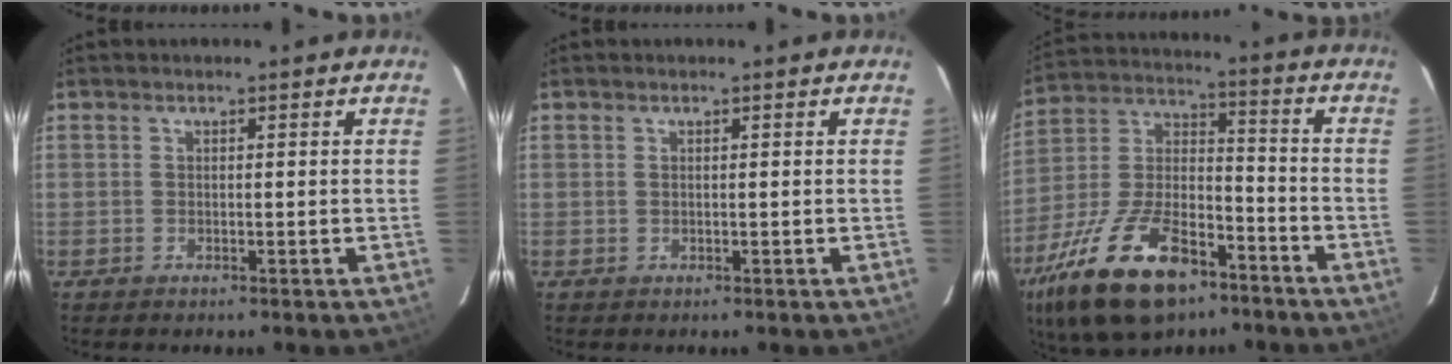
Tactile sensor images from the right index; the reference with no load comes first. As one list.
[{"total": 0.0}, {"total": 23.5, "force": [-14.1, 11.0, 15.2], "torque": [-0.310, -0.005, -0.241]}]